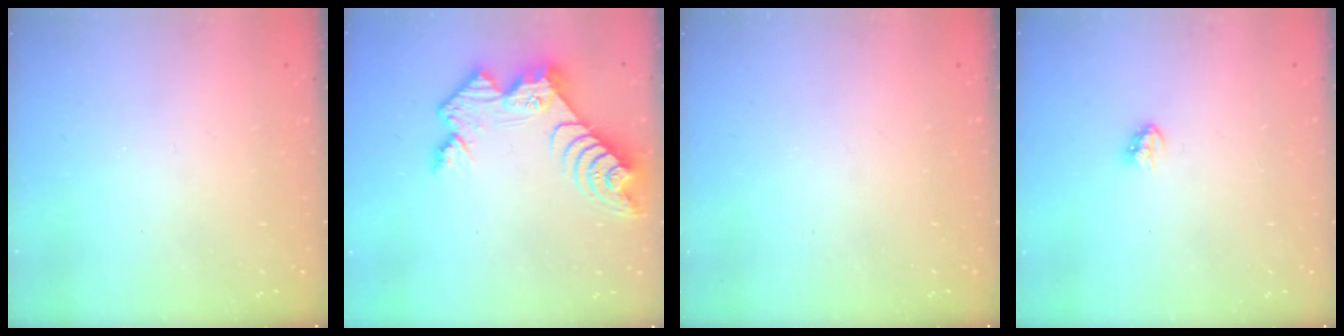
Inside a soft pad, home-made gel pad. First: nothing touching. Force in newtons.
{"total": 11.5, "press": 11.5, "slide": 0.8}
{"total": 0.0}
{"total": 3.5, "press": 3.5, "slide": 0.5}